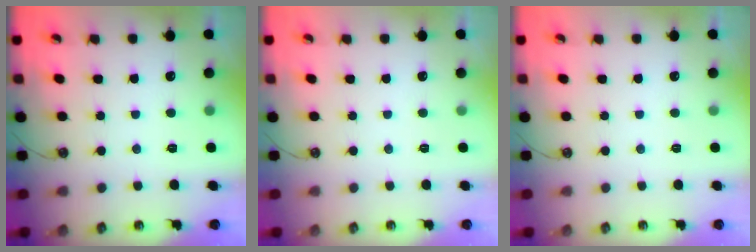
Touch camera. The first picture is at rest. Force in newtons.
{"total": 0.0}
{"total": 0.0}